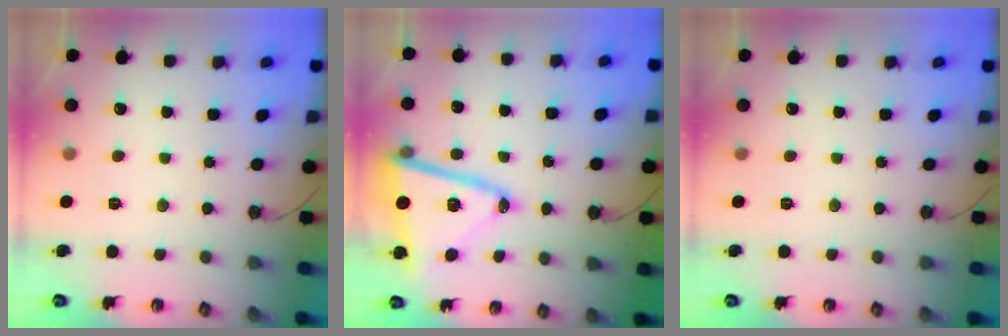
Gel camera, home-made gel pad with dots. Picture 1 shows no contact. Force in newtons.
{"total": 16.2, "press": 16.1, "slide": 1.8}
{"total": 0.0}